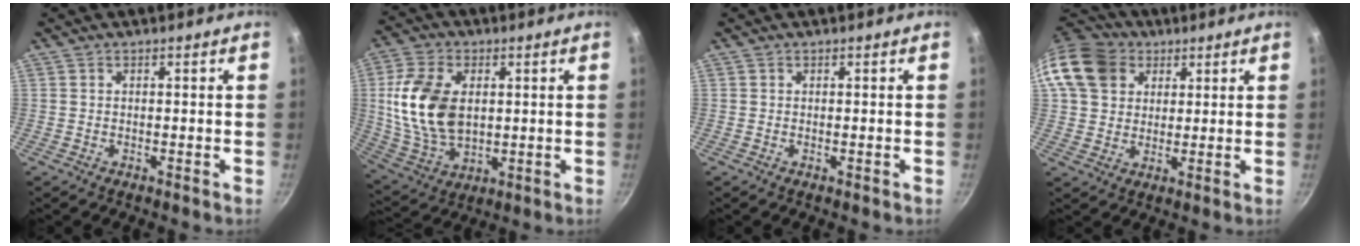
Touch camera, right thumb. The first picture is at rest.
{"total": 16.0, "force": [2.0, 10.2, 12.1], "torque": [-0.219, -0.009, 0.049]}
{"total": 0.0}
{"total": 12.9, "force": [5.2, 10.2, 6.0], "torque": [-0.094, 0.007, 0.086]}